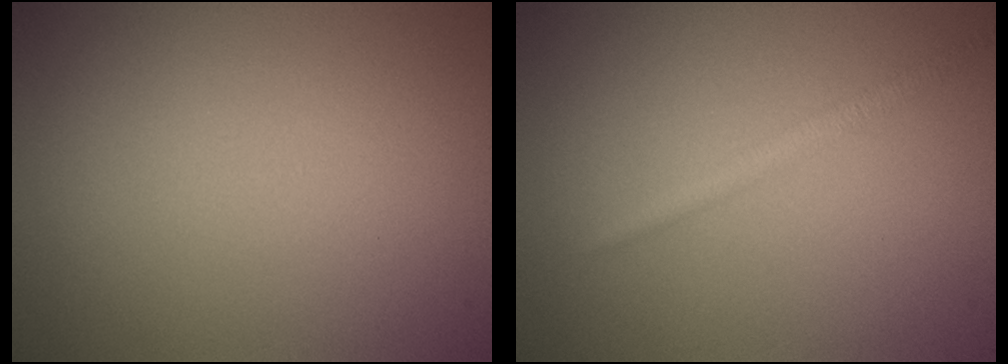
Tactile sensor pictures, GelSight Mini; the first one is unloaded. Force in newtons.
{"total": 1.3, "press": 1.3, "slide": 0.0}